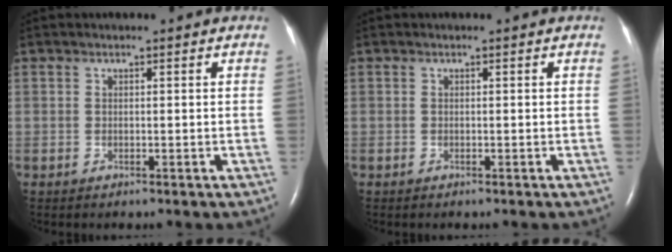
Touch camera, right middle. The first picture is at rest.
{"total": 0.0}